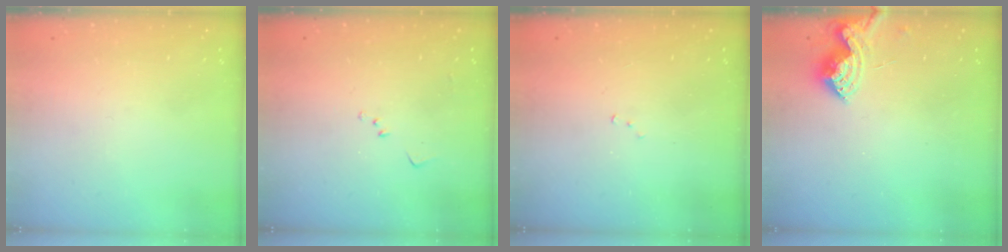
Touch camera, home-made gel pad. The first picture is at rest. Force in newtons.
{"total": 8.2, "press": 8.1, "slide": 1.0}
{"total": 4.8, "press": 4.7, "slide": 0.8}
{"total": 9.1, "press": 9.1, "slide": 0.3}